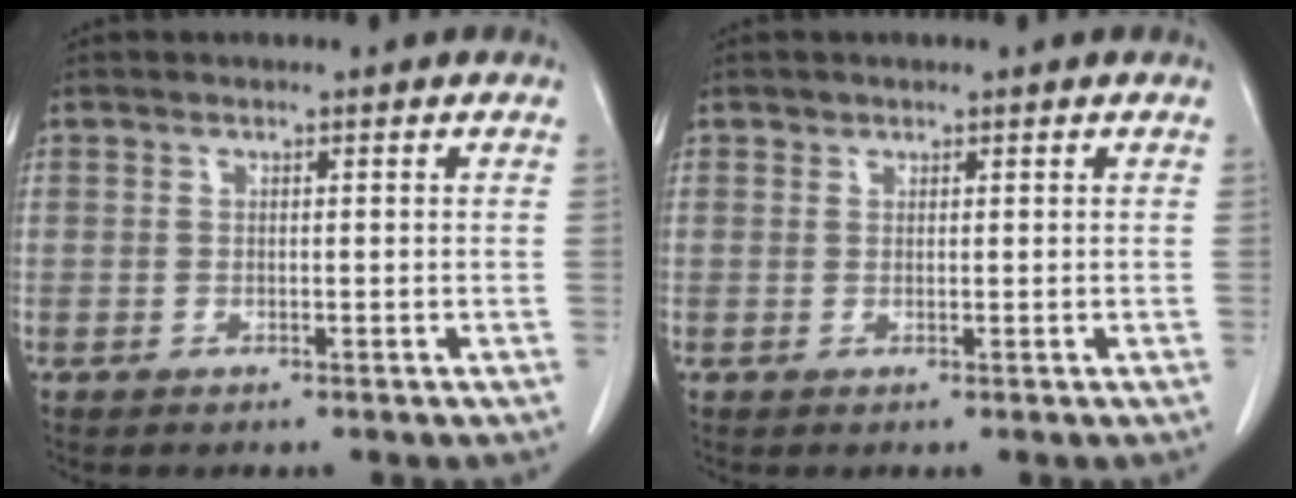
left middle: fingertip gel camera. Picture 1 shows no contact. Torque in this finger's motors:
{"motor_torque": [0.01, -0.02, 0.06, 0.00]}